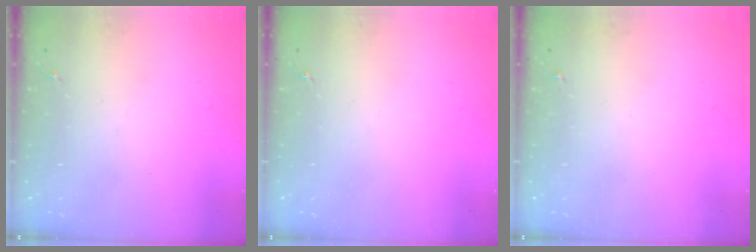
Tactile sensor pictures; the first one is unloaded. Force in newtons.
{"total": 0.0}
{"total": 0.0}